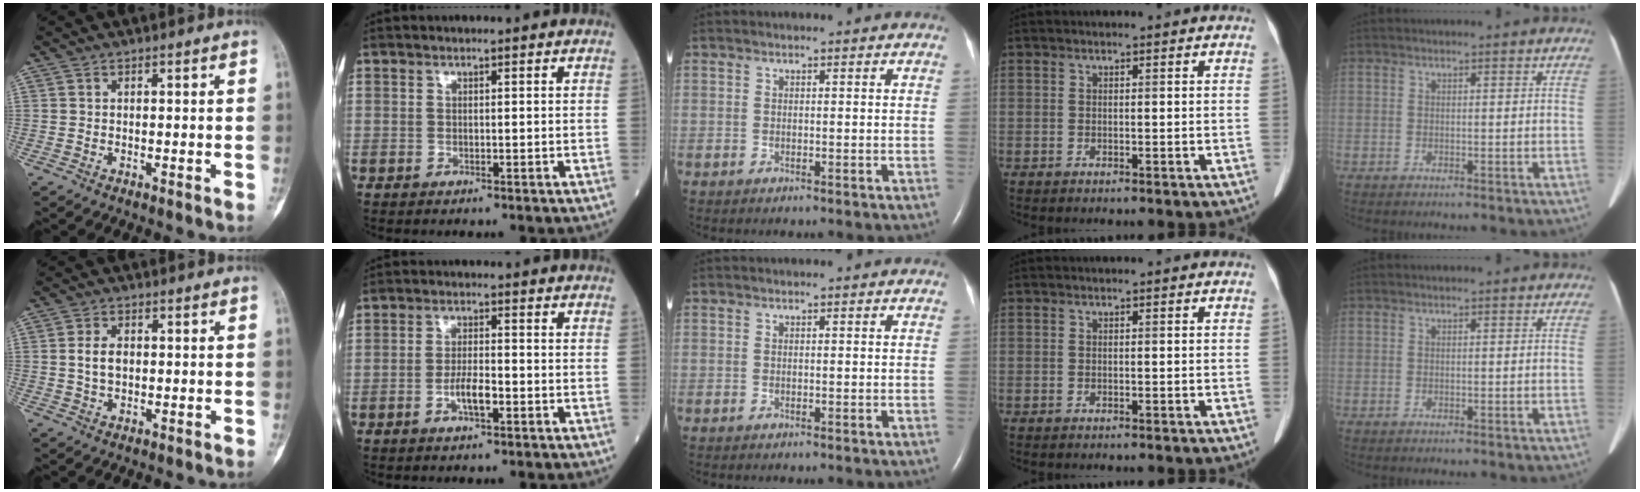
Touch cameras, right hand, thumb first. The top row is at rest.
{"thumb": {"total": 3.7, "force": [0.1, 2.4, 2.9], "torque": [-0.050, 0.005, 0.001]}, "index": {"total": 4.0, "force": [-1.5, 0.9, 3.6], "torque": [-0.068, 0.002, -0.029]}}